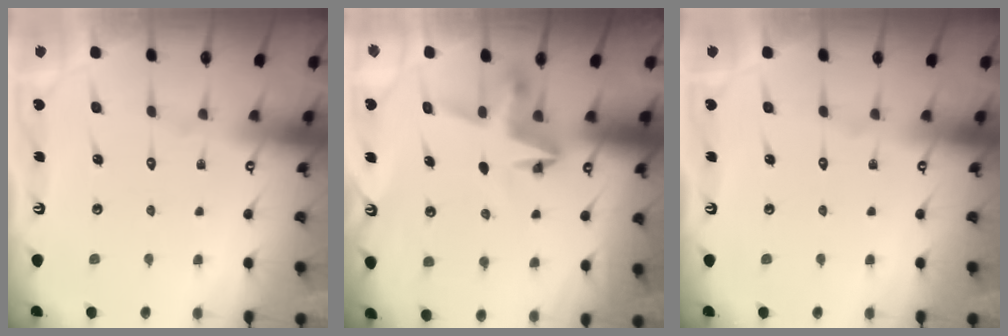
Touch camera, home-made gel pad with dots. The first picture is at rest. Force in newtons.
{"total": 4.8, "press": 4.8, "slide": 0.2}
{"total": 0.0}